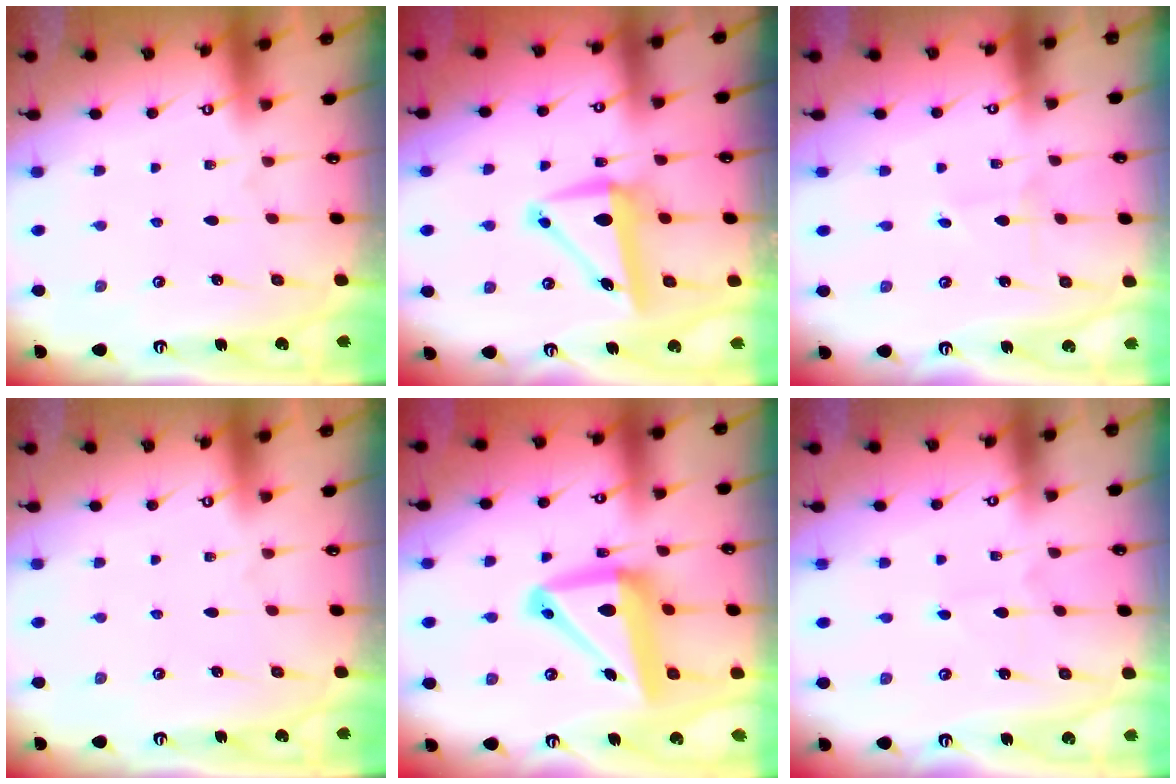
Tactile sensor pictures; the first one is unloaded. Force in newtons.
{"total": 8.2, "press": 8.1, "slide": 1.0}
{"total": 0.6, "press": 0.6, "slide": 0.0}
{"total": 0.0}
{"total": 16.0, "press": 15.8, "slide": 2.2}
{"total": 2.6, "press": 2.6, "slide": 0.2}